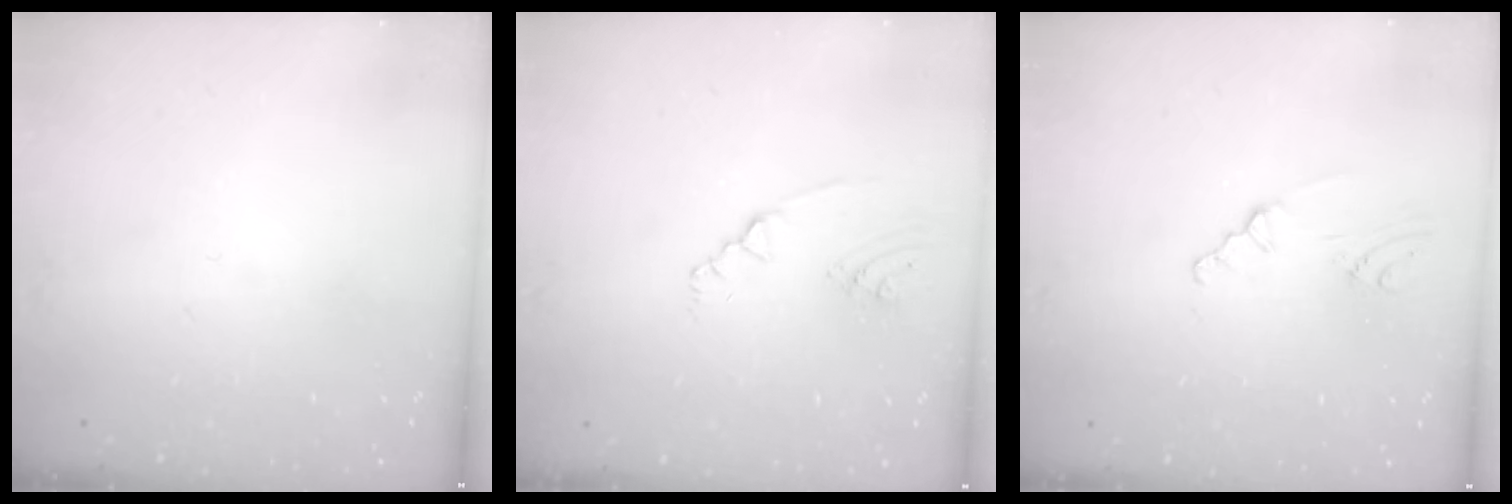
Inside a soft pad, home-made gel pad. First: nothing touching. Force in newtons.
{"total": 2.4, "press": 2.2, "slide": 1.1}
{"total": 1.4, "press": 1.3, "slide": 0.4}